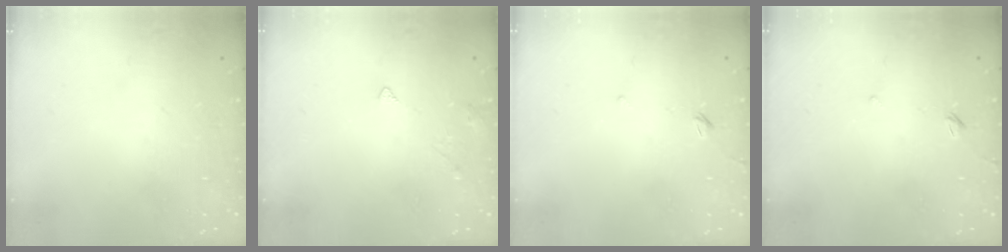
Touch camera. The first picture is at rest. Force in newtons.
{"total": 2.1, "press": 2.1, "slide": 0.4}
{"total": 2.0, "press": 1.9, "slide": 0.5}
{"total": 2.0, "press": 1.9, "slide": 0.5}